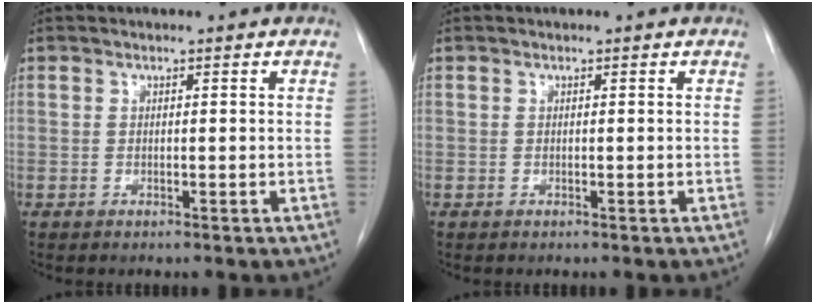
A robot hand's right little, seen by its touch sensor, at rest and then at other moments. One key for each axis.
{"total": 0.0}